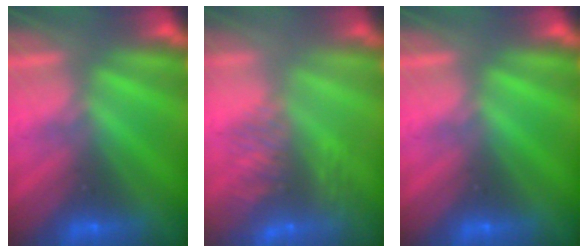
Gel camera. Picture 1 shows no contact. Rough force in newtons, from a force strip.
{"total": 9.3}
{"total": 0.0}